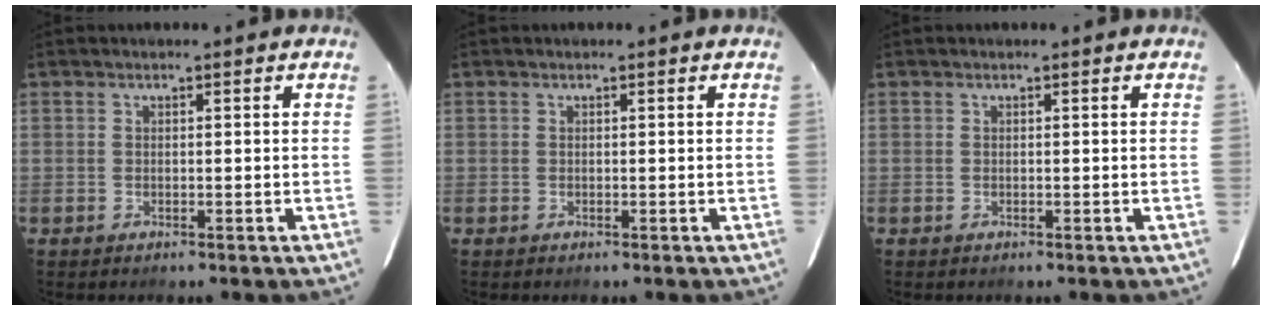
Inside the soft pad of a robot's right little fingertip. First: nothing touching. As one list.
[{"total": 0.0}, {"total": 0.0}]